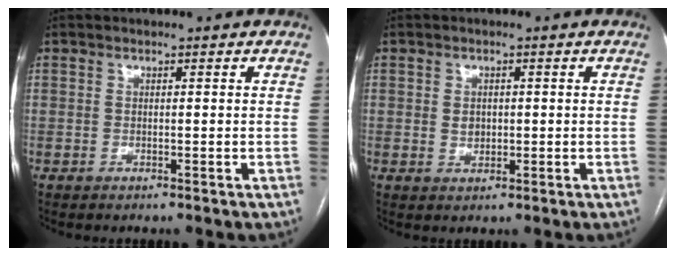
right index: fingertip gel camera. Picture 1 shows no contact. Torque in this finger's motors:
{"motor_torque": [-0.09, 0.05, -0.05, 0.00]}